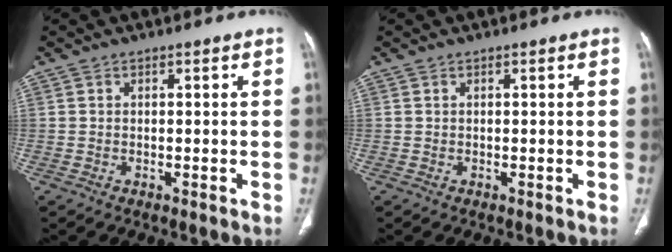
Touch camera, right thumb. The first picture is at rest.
{"total": 0.0}